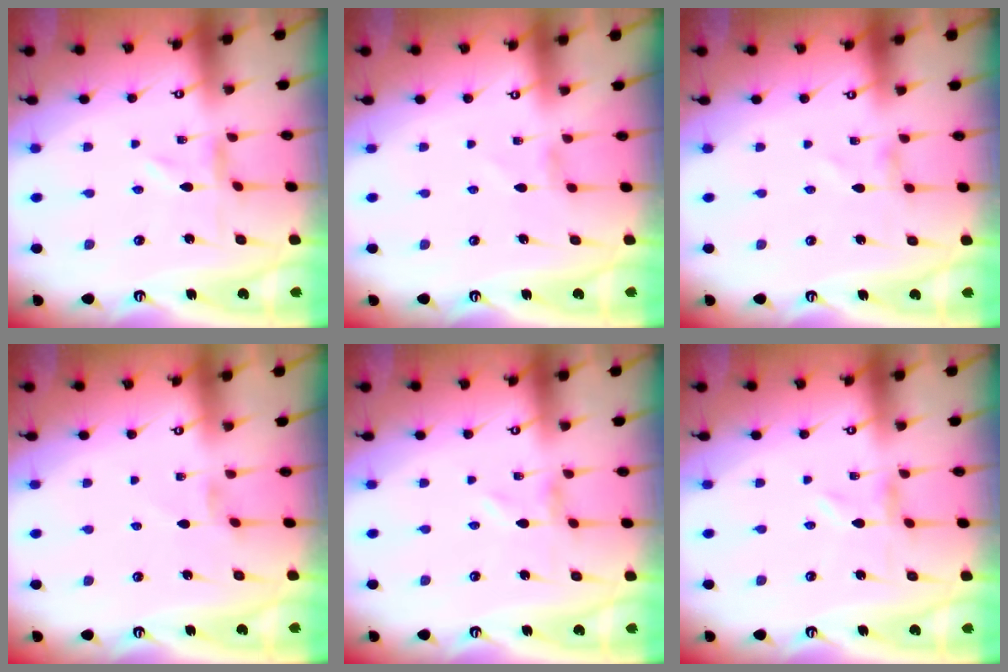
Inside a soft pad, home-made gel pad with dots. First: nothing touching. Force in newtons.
{"total": 1.5, "press": 1.4, "slide": 0.3}
{"total": 0.0}
{"total": 0.5, "press": 0.4, "slide": 0.3}
{"total": 0.0}
{"total": 0.0}